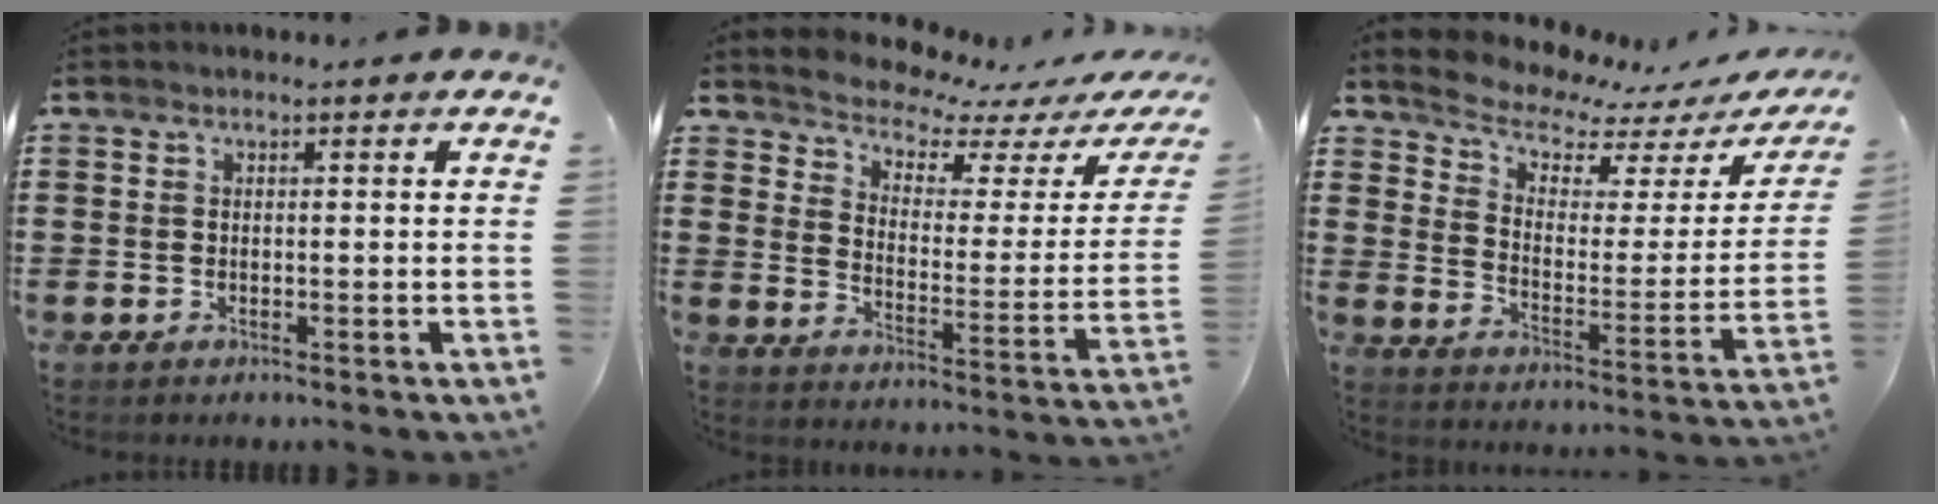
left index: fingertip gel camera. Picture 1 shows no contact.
{"total": 4.4, "force": [4.3, 0.7, 0.6], "torque": [-0.043, -0.042, 0.069]}
{"total": 5.9, "force": [5.6, 1.4, 1.0], "torque": [-0.056, -0.047, 0.094]}